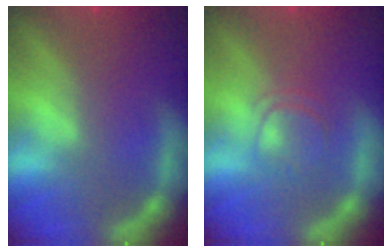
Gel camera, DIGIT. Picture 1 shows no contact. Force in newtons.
{"total": 2.4}